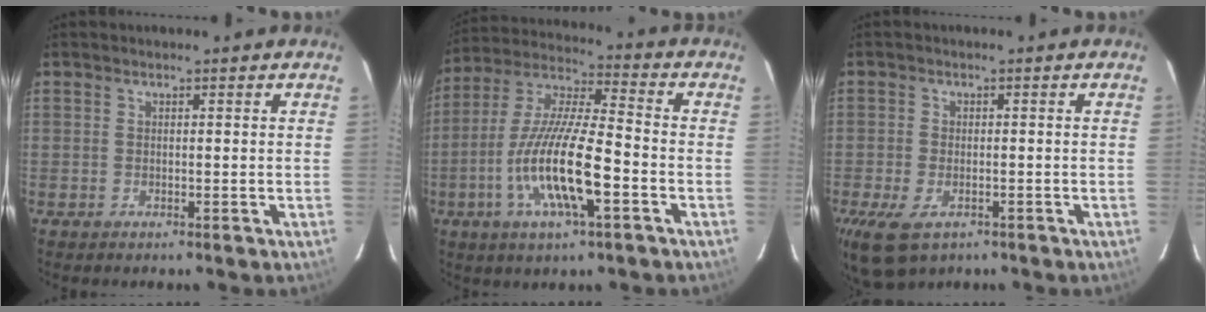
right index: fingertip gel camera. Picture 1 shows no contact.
{"total": 16.3, "force": [-5.6, 3.3, 14.9], "torque": [-0.301, -0.011, -0.111]}
{"total": 8.2, "force": [-4.3, 4.7, 5.1], "torque": [-0.121, -0.027, -0.075]}